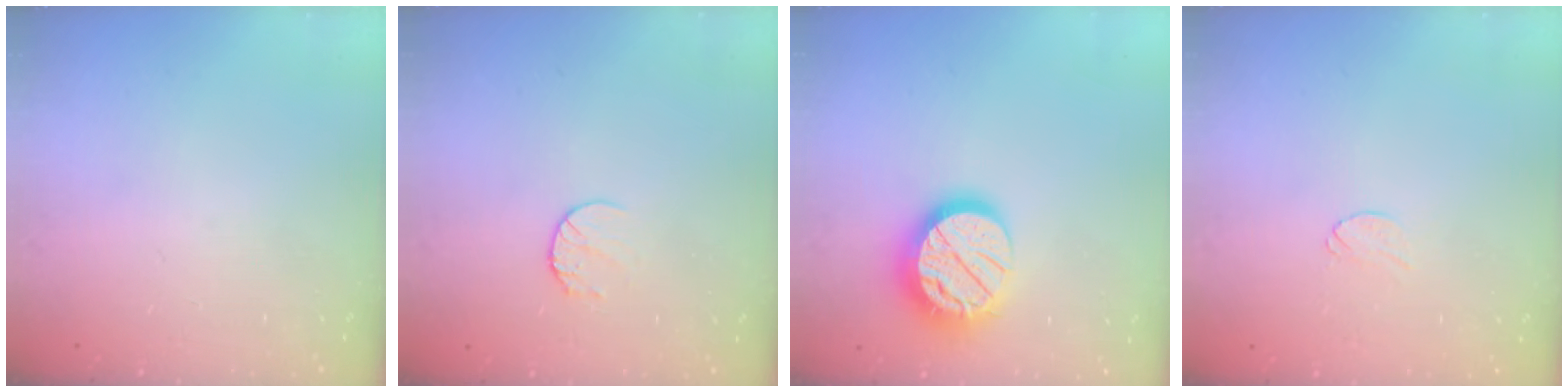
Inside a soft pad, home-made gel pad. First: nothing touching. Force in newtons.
{"total": 5.1, "press": 5.1, "slide": 0.5}
{"total": 16.3, "press": 16.3, "slide": 1.2}
{"total": 4.3, "press": 4.3, "slide": 0.3}